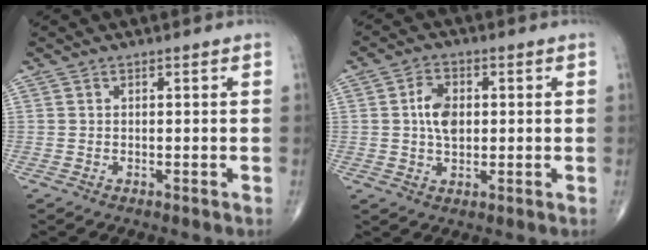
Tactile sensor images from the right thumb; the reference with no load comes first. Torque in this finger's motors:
{"motor_torque": [0.17, 0.83, 0.88, 0.18, 0.06]}